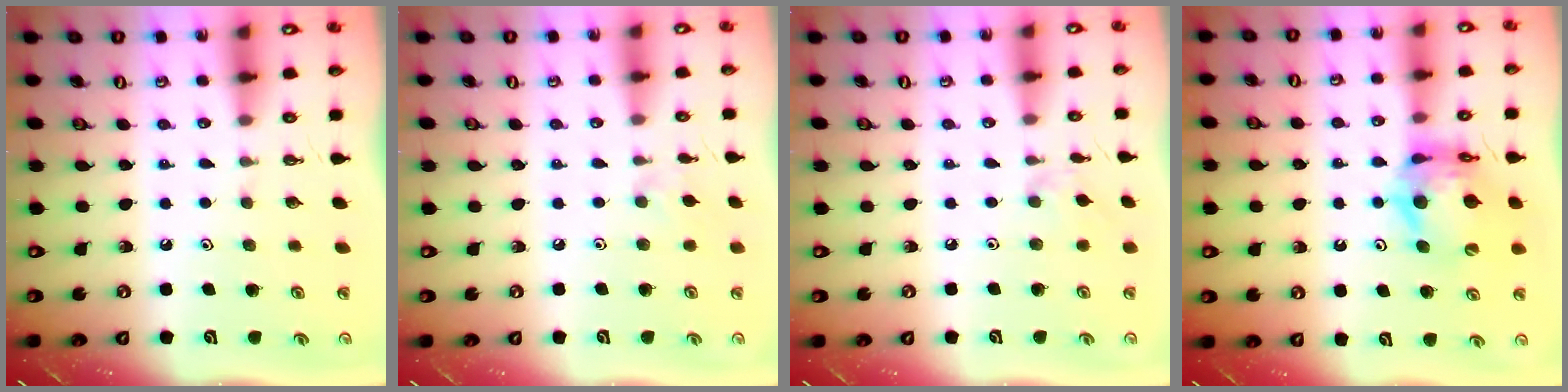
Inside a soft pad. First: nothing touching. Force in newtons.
{"total": 3.3, "press": 3.3, "slide": 0.6}
{"total": 2.8, "press": 2.7, "slide": 0.4}
{"total": 12.3, "press": 12.3, "slide": 1.4}